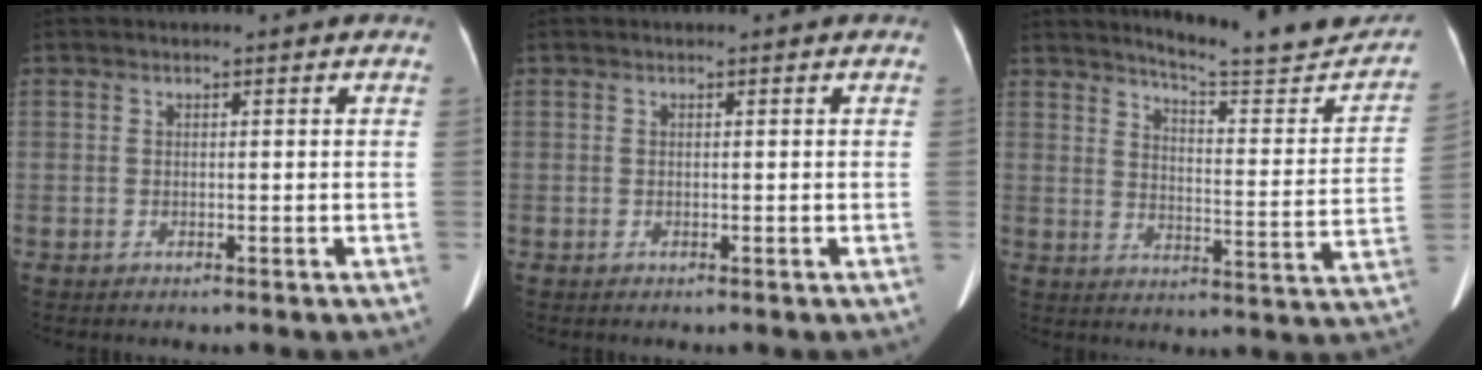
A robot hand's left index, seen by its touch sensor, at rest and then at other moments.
{"total": 0.0}
{"total": 16.8, "force": [15.7, 1.4, 5.8], "torque": [-0.071, -0.060, 0.193]}